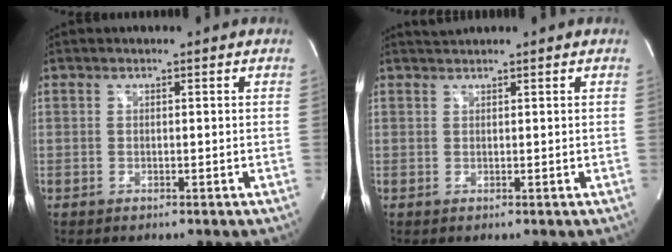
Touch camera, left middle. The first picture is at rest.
{"total": 1.1, "force": [1.0, -0.3, -0.2], "torque": [-0.002, 0.008, 0.025]}